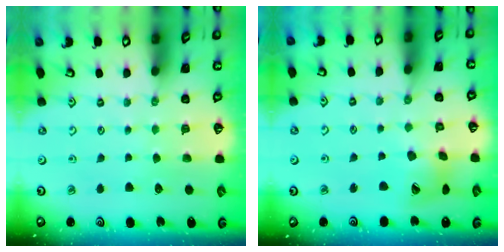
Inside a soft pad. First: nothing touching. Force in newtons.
{"total": 13.4, "press": 13.3, "slide": 1.8}